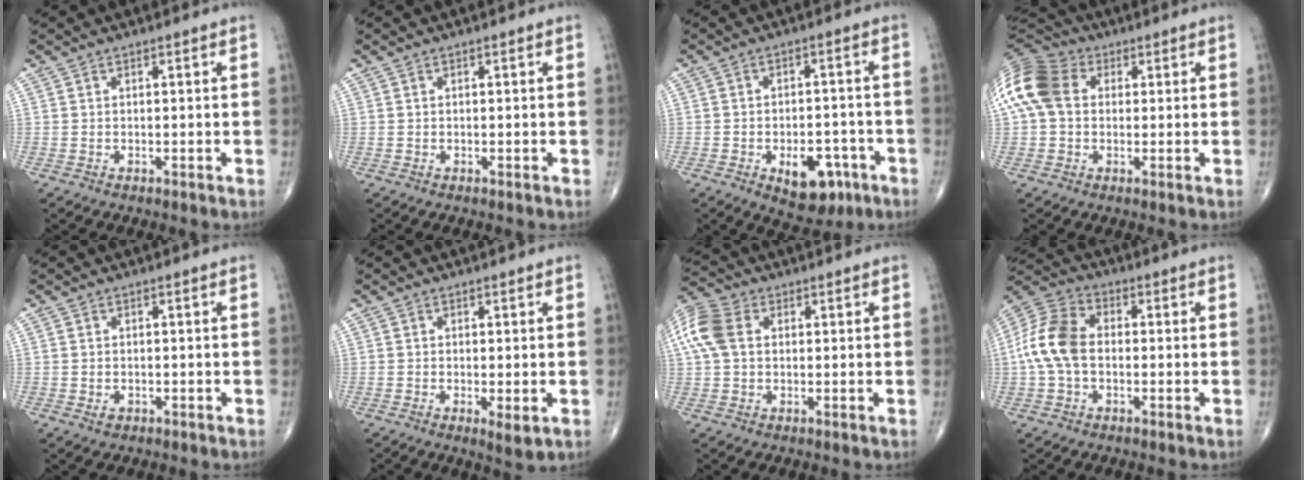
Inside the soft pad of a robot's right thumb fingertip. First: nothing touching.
{"total": 0.0}
{"total": 9.7, "force": [-4.3, 5.6, 6.7], "torque": [-0.064, 0.023, -0.051]}
{"total": 14.7, "force": [2.8, 11.1, 9.3], "torque": [-0.200, 0.034, 0.041]}
{"total": 1.4, "force": [-0.5, 1.1, 0.7], "torque": [-0.010, 0.004, -0.004]}
{"total": 3.2, "force": [-0.7, 1.0, 2.9], "torque": [-0.051, -0.012, -0.013]}
{"total": 9.6, "force": [1.9, 6.7, 6.6], "torque": [-0.158, 0.026, 0.033]}
{"total": 11.6, "force": [-0.6, 7.7, 8.7], "torque": [-0.180, 0.032, -0.023]}